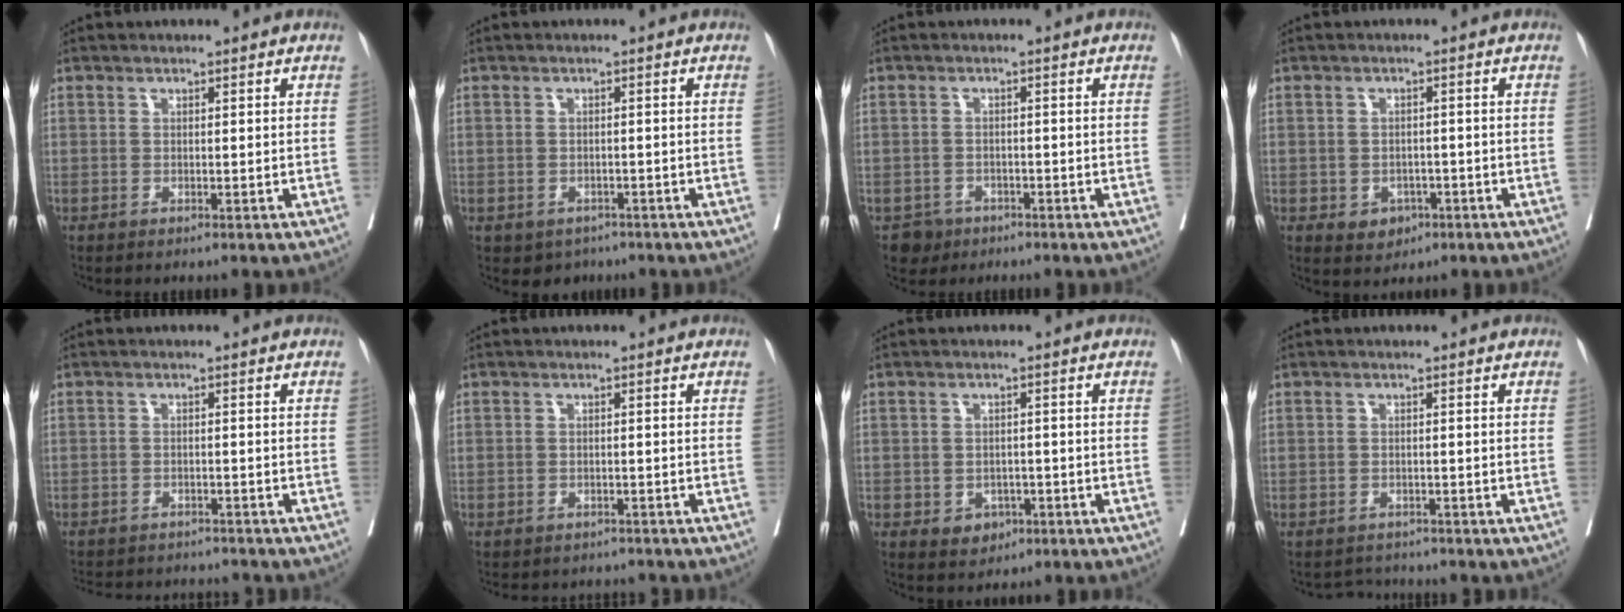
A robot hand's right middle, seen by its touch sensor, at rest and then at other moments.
{"total": 3.6, "force": [-2.3, 2.7, 0.6], "torque": [-0.003, 0.006, -0.028]}
{"total": 3.0, "force": [-1.9, 2.4, 0.1], "torque": [0.000, 0.010, -0.028]}
{"total": 3.5, "force": [-1.5, 2.8, 1.4], "torque": [-0.013, 0.005, -0.012]}
{"total": 10.0, "force": [-9.5, 2.5, 2.0], "torque": [-0.039, 0.009, -0.120]}
{"total": 4.6, "force": [-4.2, 1.9, 0.1], "torque": [0.000, 0.005, -0.052]}
{"total": 3.3, "force": [-1.5, 2.7, 1.3], "torque": [-0.012, 0.006, -0.013]}
{"total": 3.8, "force": [-3.7, 0.9, -0.7], "torque": [0.010, 0.007, -0.056]}